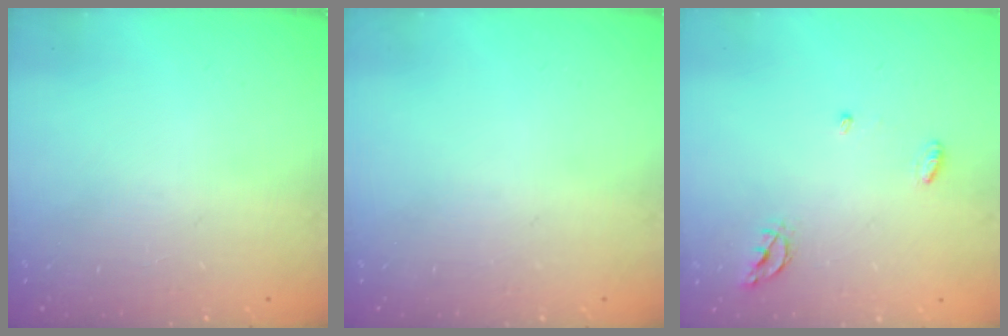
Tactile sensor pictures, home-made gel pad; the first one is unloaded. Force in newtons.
{"total": 0.0}
{"total": 5.0, "press": 5.0, "slide": 0.5}